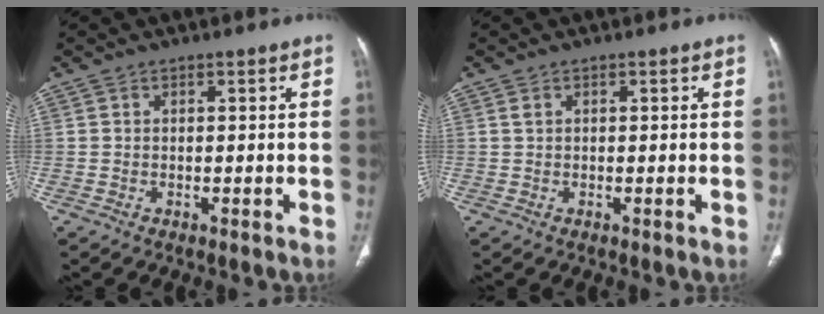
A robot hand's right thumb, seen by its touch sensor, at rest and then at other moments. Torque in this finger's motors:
{"motor_torque": [-0.03, -0.19, 0.26, -0.29, 0.06]}